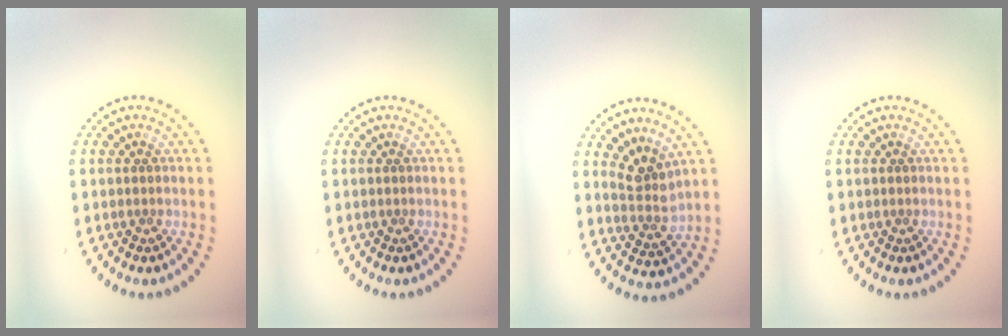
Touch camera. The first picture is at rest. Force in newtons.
{"total": 0.0}
{"total": 2.7, "press": 1.9, "slide": 1.9}
{"total": 0.0}